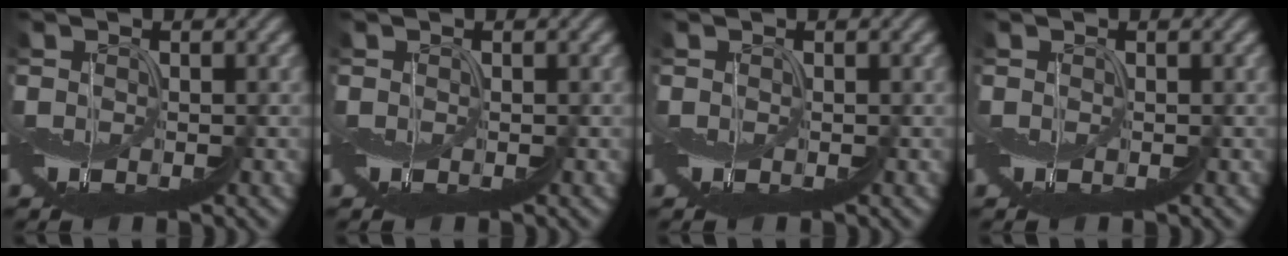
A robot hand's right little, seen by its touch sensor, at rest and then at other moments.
{"total": 0.0}
{"total": 0.0}
{"total": 0.0}